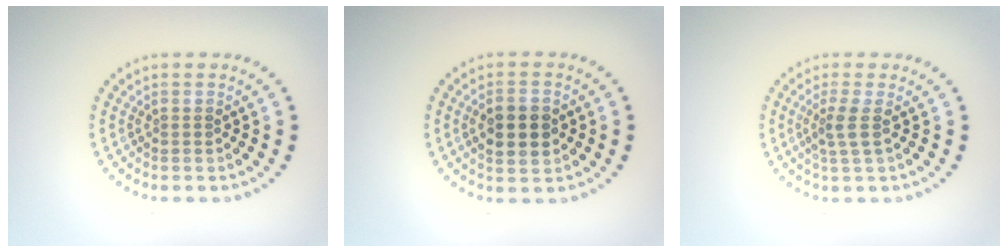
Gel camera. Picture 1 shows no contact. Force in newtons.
{"total": 3.8, "press": 3.8, "slide": 0.2}
{"total": 1.7, "press": 1.3, "slide": 1.1}